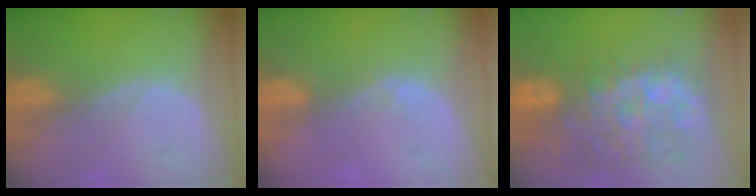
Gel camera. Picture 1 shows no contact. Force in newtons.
{"total": 1.0, "press": 0.8, "slide": 0.6}
{"total": 13.4, "press": 11.6, "slide": 6.7}